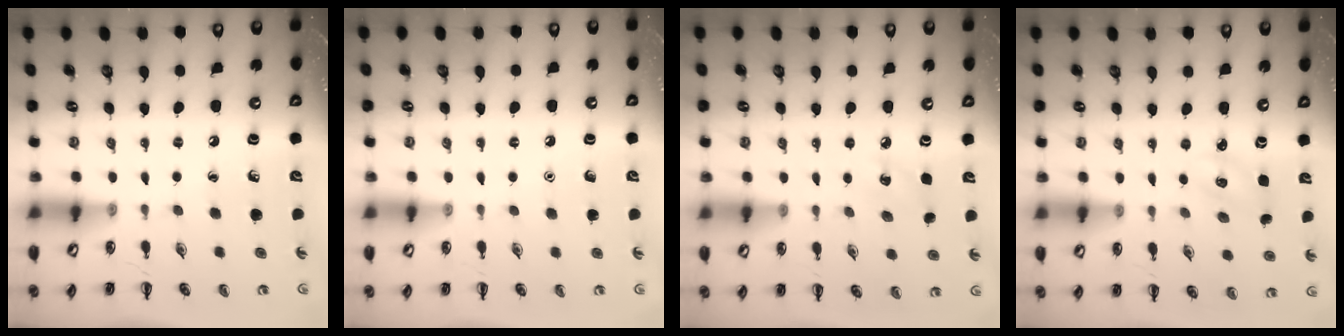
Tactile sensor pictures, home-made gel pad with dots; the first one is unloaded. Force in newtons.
{"total": 1.6, "press": 1.6, "slide": 0.1}
{"total": 5.4, "press": 5.2, "slide": 1.5}
{"total": 2.5, "press": 2.4, "slide": 0.7}